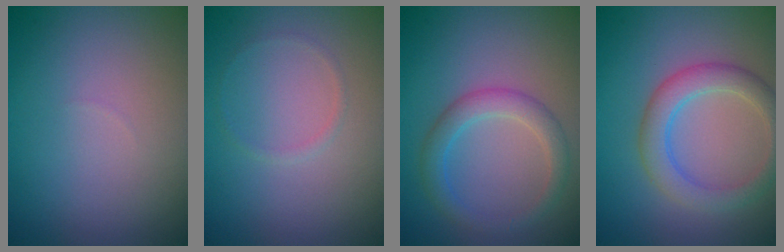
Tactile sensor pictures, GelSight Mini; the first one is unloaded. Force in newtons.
{"total": 0.6, "press": 0.6, "slide": 0.0}
{"total": 2.8, "press": 2.8, "slide": 0.1}
{"total": 3.8, "press": 3.8, "slide": 0.2}